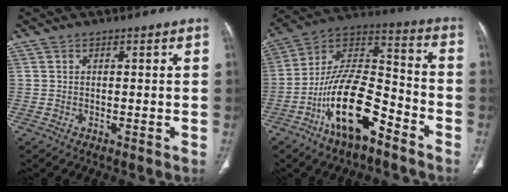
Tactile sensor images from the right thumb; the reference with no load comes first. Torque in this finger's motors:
{"motor_torque": [3.58, 1.43, 1.80, -0.96, 0.31]}